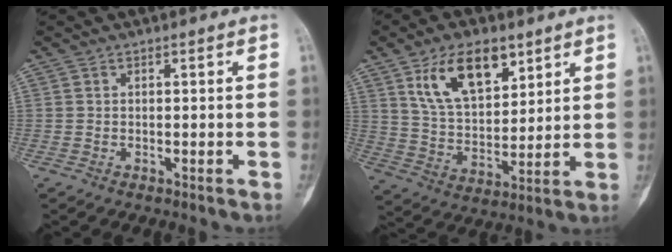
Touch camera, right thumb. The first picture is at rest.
{"total": 14.2, "force": [7.7, 7.4, 9.4], "torque": [-0.135, -0.036, 0.148]}